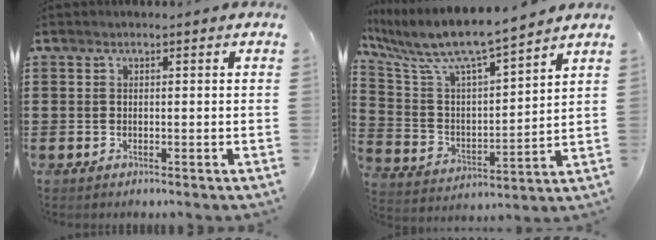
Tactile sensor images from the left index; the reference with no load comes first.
{"total": 8.1, "force": [7.1, 0.8, 3.9], "torque": [-0.111, -0.052, 0.115]}